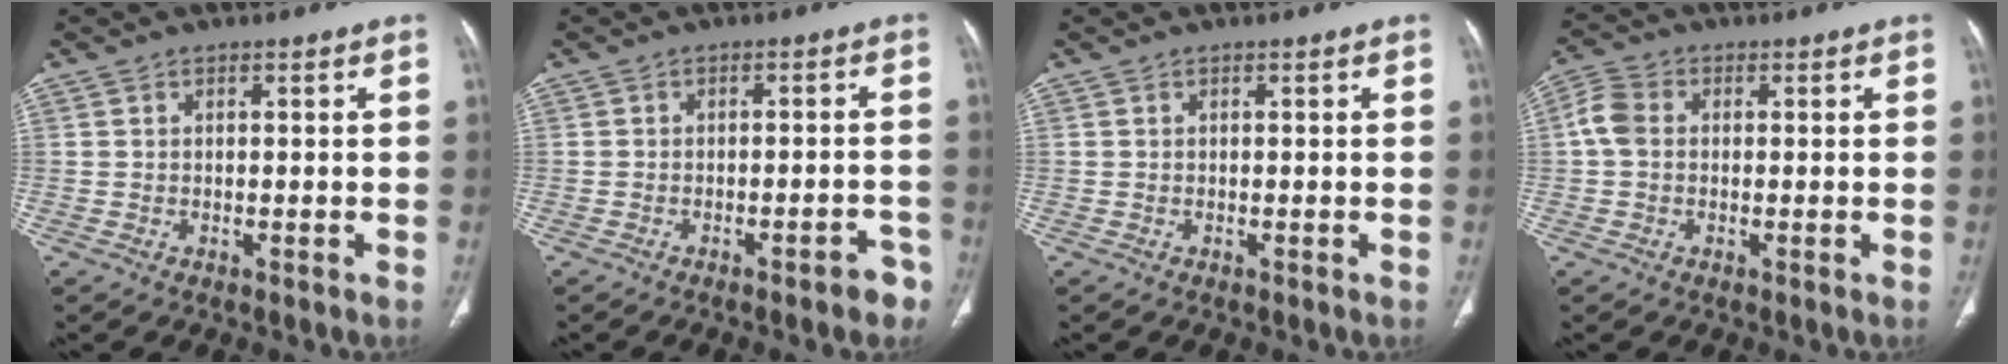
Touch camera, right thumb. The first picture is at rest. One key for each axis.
{"total": 4.5, "fx": -3.1, "fy": 1.4, "fz": 3.0, "tx": -0.026, "ty": 0.024, "tz": -0.033}
{"total": 0.0}
{"total": 4.5, "fx": 0.2, "fy": 3.5, "fz": 2.8, "tx": -0.061, "ty": 0.015, "tz": -0.002}